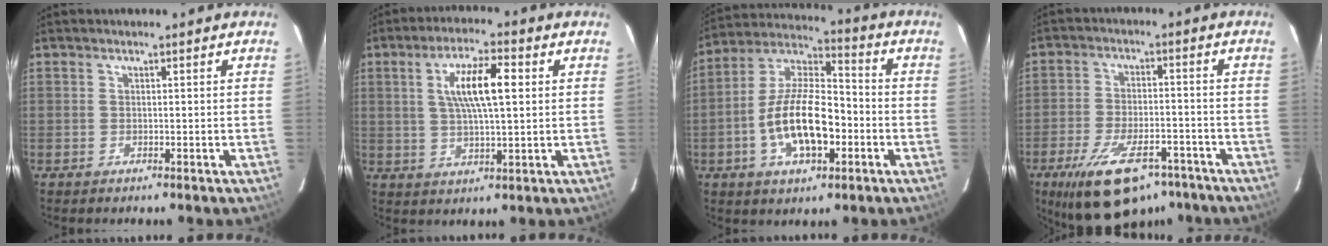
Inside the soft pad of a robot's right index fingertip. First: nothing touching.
{"total": 9.6, "force": [2.3, 2.3, 9.1], "torque": [-0.164, 0.010, 0.042]}
{"total": 15.5, "force": [-4.2, 6.7, 13.3], "torque": [-0.259, 0.010, -0.076]}
{"total": 17.4, "force": [-11.7, 7.6, 10.4], "torque": [-0.205, -0.021, -0.180]}